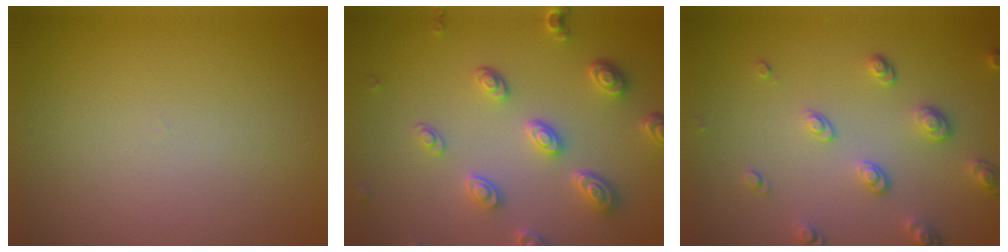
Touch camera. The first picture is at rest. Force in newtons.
{"total": 4.9, "press": 3.8, "slide": 3.1}
{"total": 3.2, "press": 2.6, "slide": 2.0}